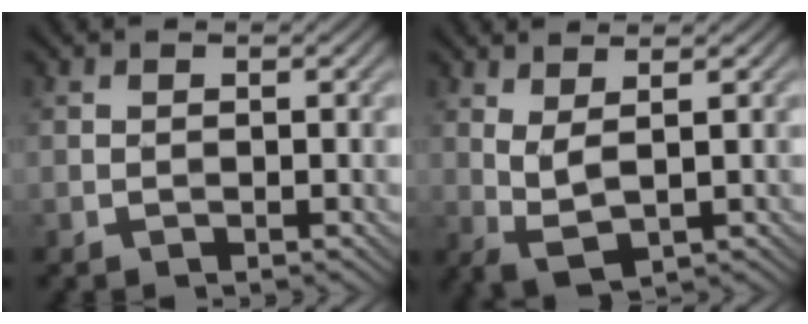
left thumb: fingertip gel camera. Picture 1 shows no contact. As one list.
[{"total": 3.3, "force": [1.3, 0.7, 2.9], "torque": [-0.077, -0.006, 0.030]}]